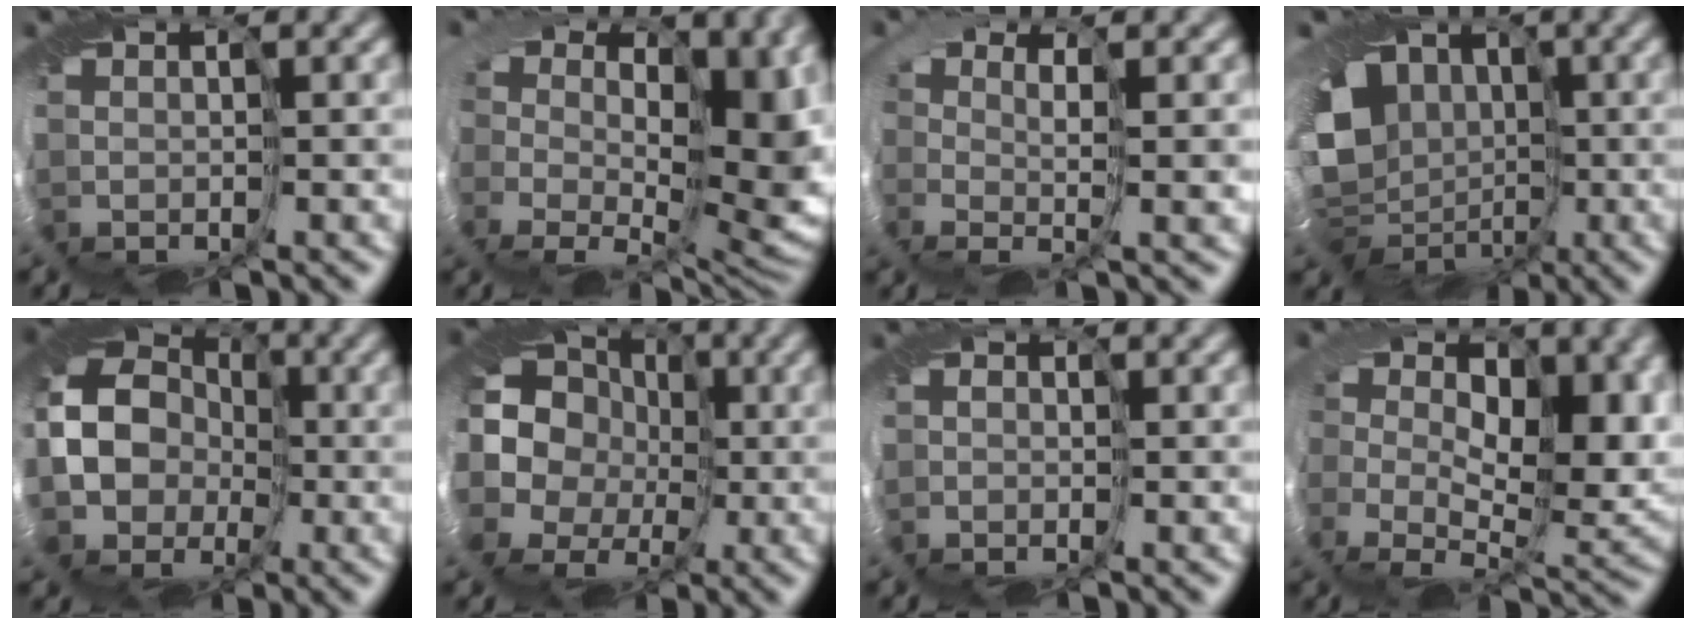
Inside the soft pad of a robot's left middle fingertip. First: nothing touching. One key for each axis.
{"total": 9.1, "fx": 0.7, "fy": 6.4, "fz": 6.4, "tx": -0.084, "ty": -0.061, "tz": 0.022}
{"total": 1.2, "fx": 0.0, "fy": -0.8, "fz": 0.9, "tx": -0.001, "ty": -0.014, "tz": -0.011}
{"total": 10.8, "fx": -1.2, "fy": 9.0, "fz": 5.8, "tx": -0.077, "ty": -0.029, "tz": -0.034}
{"total": 12.2, "fx": -2.6, "fy": 10.9, "fz": 4.9, "tx": -0.107, "ty": -0.013, "tz": -0.084}
{"total": 13.4, "fx": 1.2, "fy": 12.3, "fz": 5.3, "tx": -0.127, "ty": 0.001, "tz": -0.027}
{"total": 1.1, "fx": -0.6, "fy": 0.9, "fz": 0.0, "tx": 0.009, "ty": -0.002, "tz": -0.013}
{"total": 8.8, "fx": 0.8, "fy": 5.8, "fz": 6.6, "tx": -0.083, "ty": -0.039, "tz": 0.012}